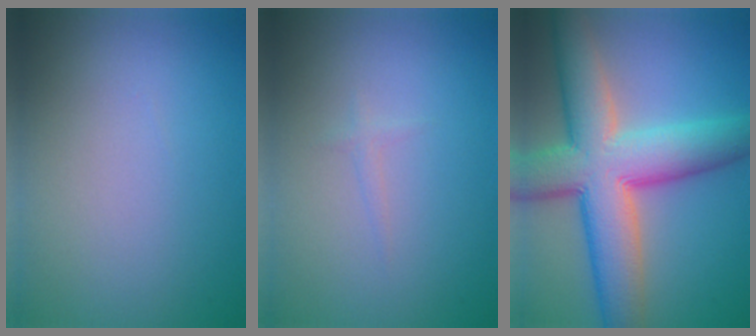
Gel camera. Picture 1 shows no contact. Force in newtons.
{"total": 0.7, "press": 0.6, "slide": 0.1}
{"total": 11.3, "press": 11.3, "slide": 0.5}